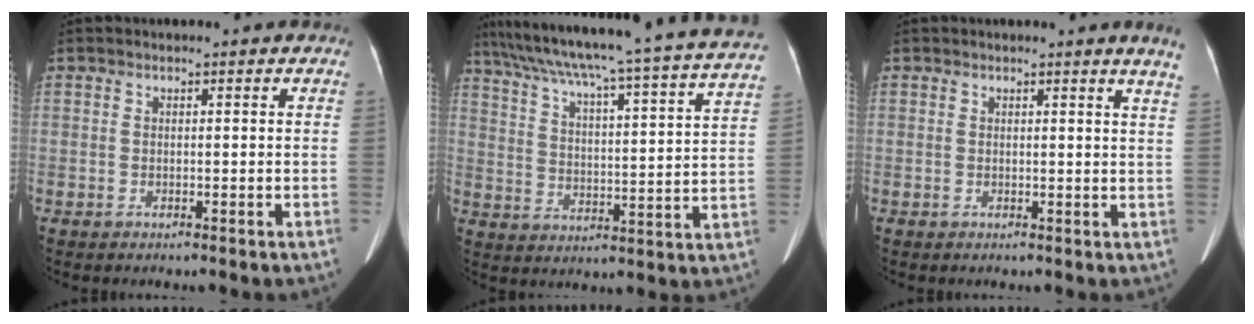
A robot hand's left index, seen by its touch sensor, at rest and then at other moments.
{"total": 29.3, "force": [25.4, 0.4, 14.6], "torque": [-0.238, -0.040, 0.333]}
{"total": 4.0, "force": [3.4, -0.8, 1.8], "torque": [-0.022, -0.018, 0.018]}